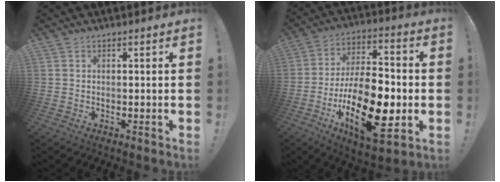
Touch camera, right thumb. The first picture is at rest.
{"total": 24.1, "force": [-7.5, 11.4, 19.9], "torque": [-0.363, 0.039, -0.114]}